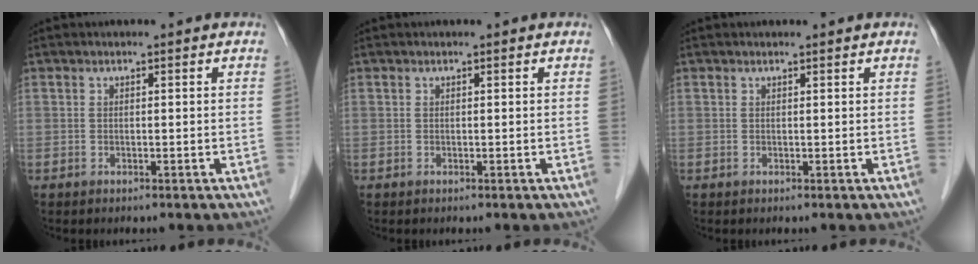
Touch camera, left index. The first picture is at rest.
{"total": 0.0}
{"total": 0.0}